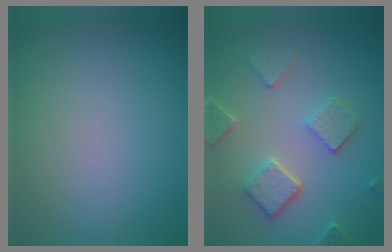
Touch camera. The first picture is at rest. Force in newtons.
{"total": 4.4, "press": 3.7, "slide": 2.4}